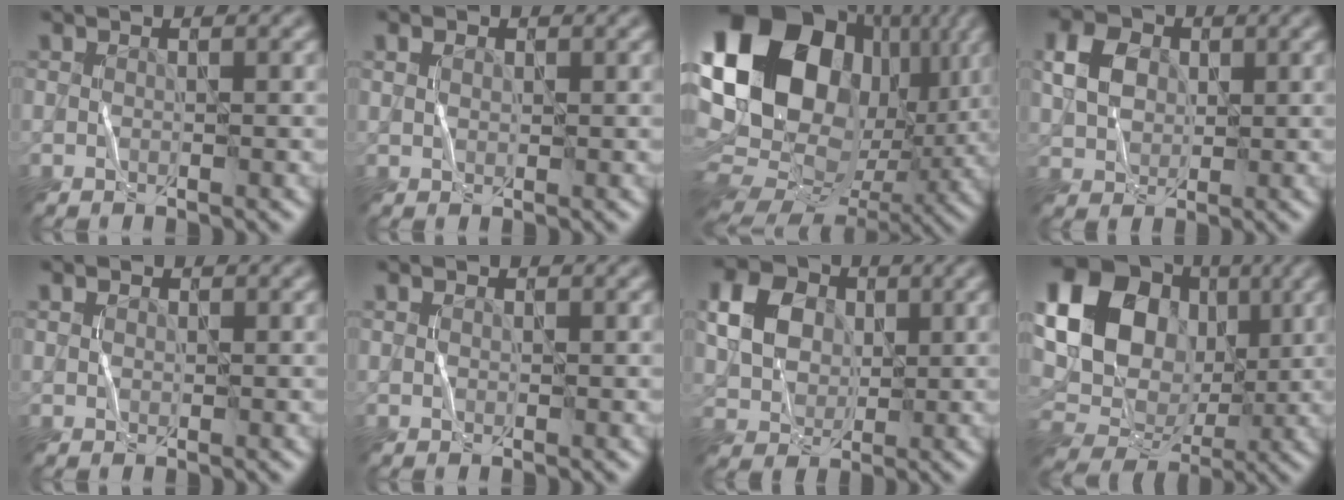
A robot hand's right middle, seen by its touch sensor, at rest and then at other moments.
{"total": 1.3, "force": [0.4, 1.0, 0.7], "torque": [-0.014, 0.002, 0.008]}
{"total": 21.3, "force": [4.1, 15.8, 13.7], "torque": [-0.282, 0.022, 0.085]}
{"total": 4.0, "force": [0.7, 3.3, 2.3], "torque": [-0.051, 0.008, 0.007]}
{"total": 1.0, "force": [0.3, 0.8, 0.5], "torque": [-0.010, 0.001, 0.005]}
{"total": 0.7, "force": [0.2, 0.5, 0.4], "torque": [-0.006, 0.001, 0.003]}
{"total": 6.0, "force": [0.9, 4.8, 3.4], "torque": [-0.088, 0.011, 0.013]}
{"total": 20.6, "force": [4.3, 17.0, 10.8], "torque": [-0.247, 0.042, 0.059]}